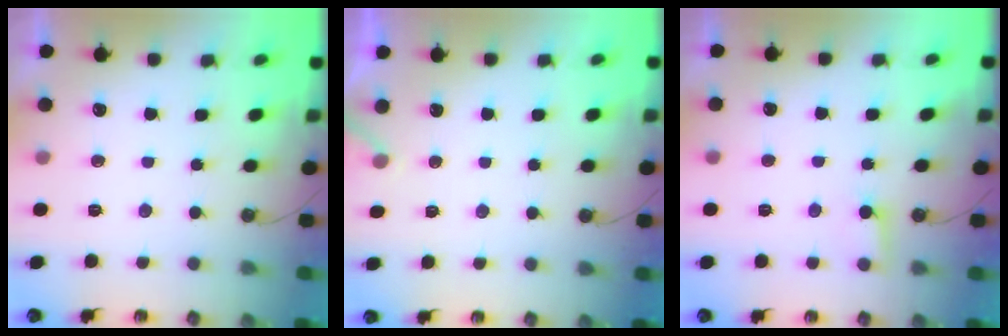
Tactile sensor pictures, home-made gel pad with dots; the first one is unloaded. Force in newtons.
{"total": 3.7, "press": 3.6, "slide": 0.3}
{"total": 5.3, "press": 5.3, "slide": 0.4}